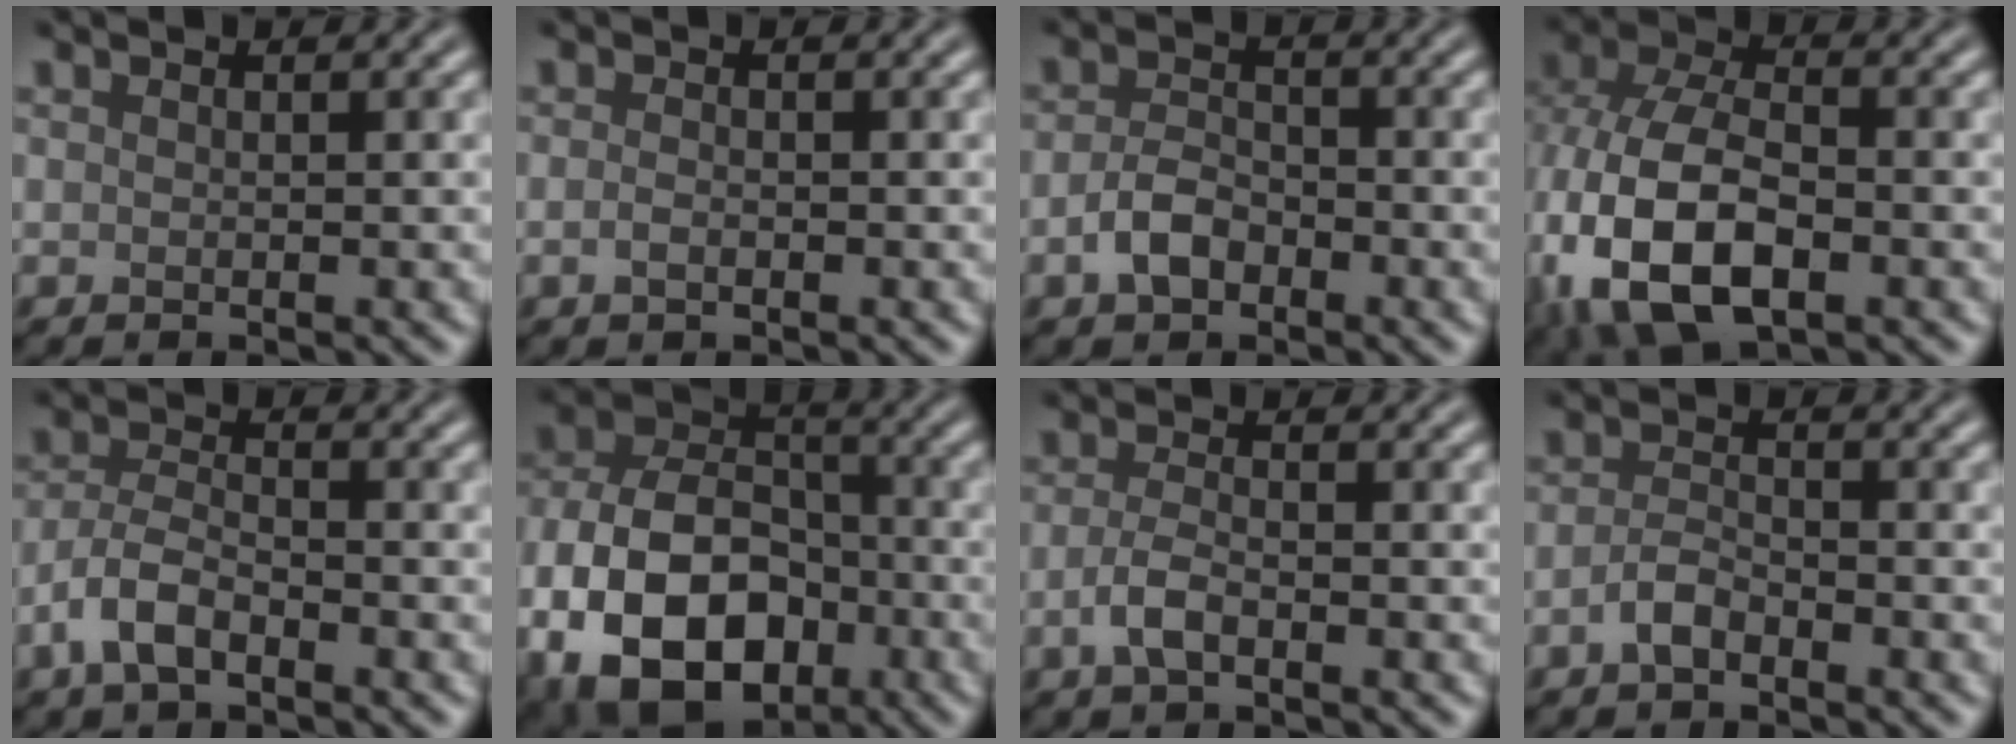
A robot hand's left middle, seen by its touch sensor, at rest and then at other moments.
{"total": 1.0, "force": [-0.4, 0.5, 0.7], "torque": [-0.016, 0.000, -0.009]}
{"total": 2.8, "force": [-1.3, 1.8, 1.7], "torque": [-0.034, 0.005, -0.030]}
{"total": 13.6, "force": [-3.8, 8.1, 10.2], "torque": [-0.236, -0.025, -0.064]}
{"total": 3.6, "force": [-2.0, 1.5, 2.5], "torque": [-0.051, 0.006, -0.047]}
{"total": 14.2, "force": [-5.6, 9.2, 9.3], "torque": [-0.179, -0.022, -0.110]}
{"total": 2.2, "force": [-0.9, 0.9, 1.8], "torque": [-0.040, 0.002, -0.023]}
{"total": 1.9, "force": [-1.2, 0.8, 1.3], "torque": [-0.028, 0.004, -0.027]}